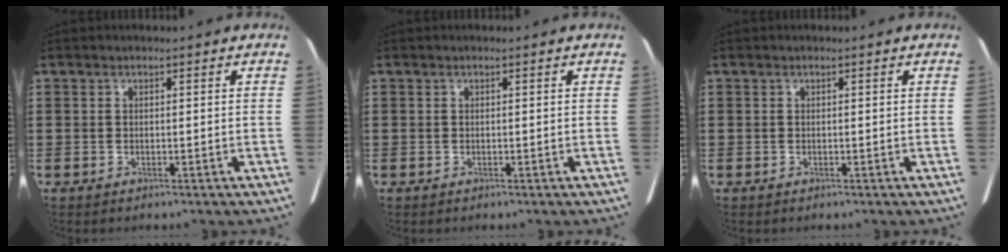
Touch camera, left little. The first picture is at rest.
{"total": 0.0}
{"total": 0.0}